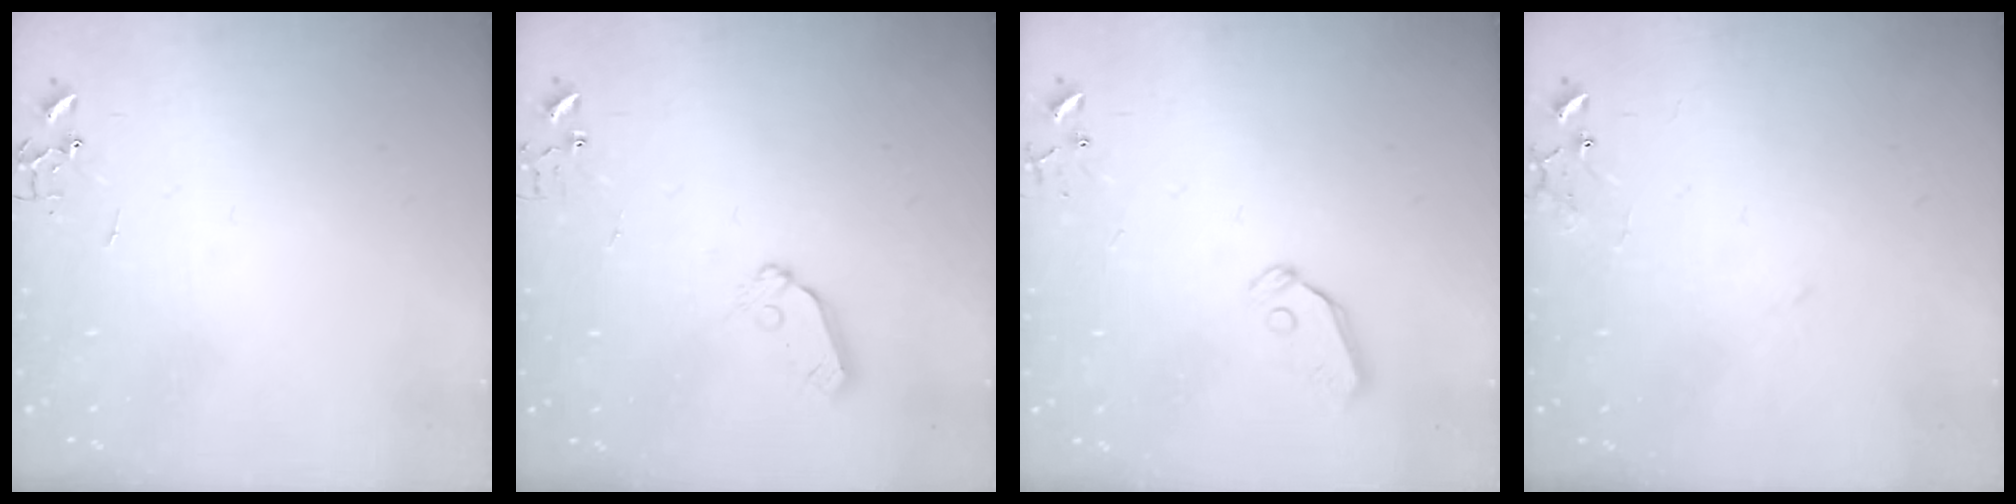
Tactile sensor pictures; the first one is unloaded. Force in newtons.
{"total": 7.0, "press": 7.0, "slide": 0.6}
{"total": 5.3, "press": 5.3, "slide": 0.2}
{"total": 9.5, "press": 9.5, "slide": 0.7}